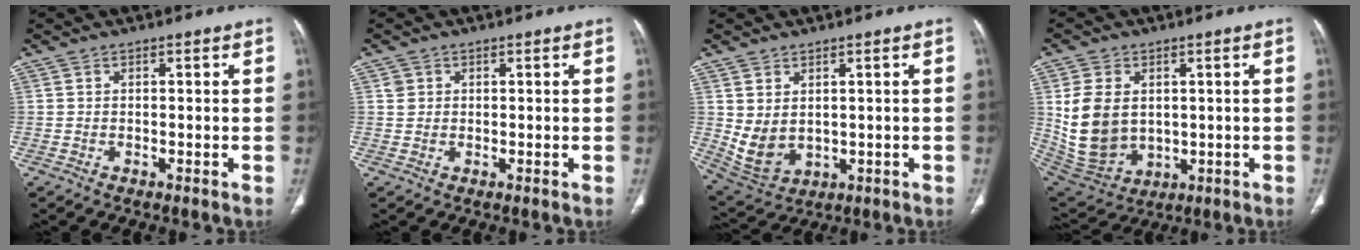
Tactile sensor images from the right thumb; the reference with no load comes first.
{"total": 1.6, "force": [0.6, 1.4, 0.3], "torque": [0.004, -0.001, 0.009]}
{"total": 7.6, "force": [0.8, 5.1, 5.6], "torque": [-0.097, -0.011, 0.043]}
{"total": 13.6, "force": [1.7, 9.9, 9.1], "torque": [-0.164, -0.010, 0.058]}